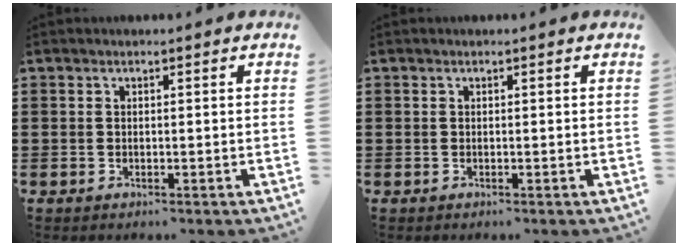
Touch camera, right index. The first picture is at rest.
{"total": 0.0}